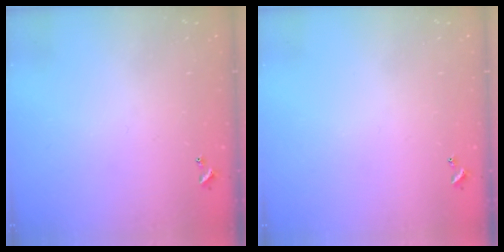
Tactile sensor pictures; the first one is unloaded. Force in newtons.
{"total": 0.0}